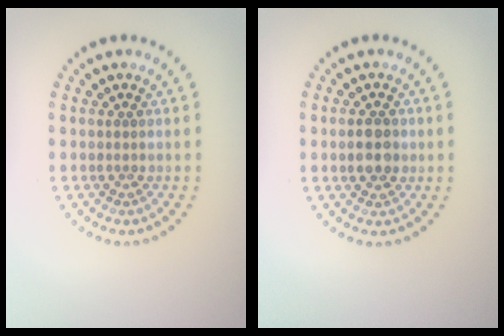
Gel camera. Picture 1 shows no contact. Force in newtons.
{"total": 3.0, "press": 3.0, "slide": 0.2}